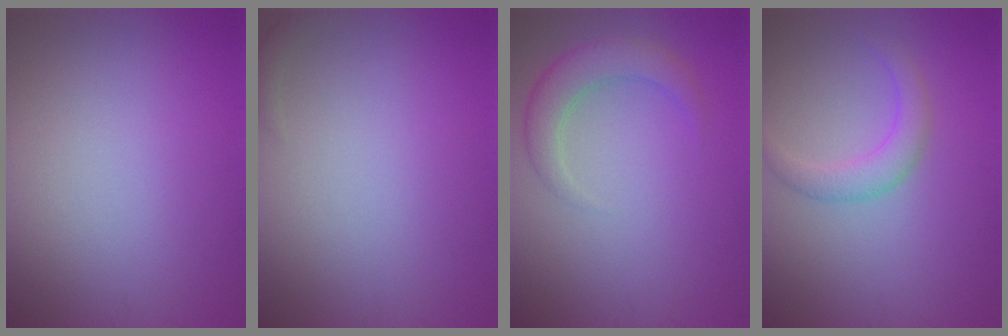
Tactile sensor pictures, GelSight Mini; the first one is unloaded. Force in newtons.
{"total": 0.7, "press": 0.7, "slide": 0.1}
{"total": 3.4, "press": 3.4, "slide": 0.1}
{"total": 2.4, "press": 2.4, "slide": 0.1}